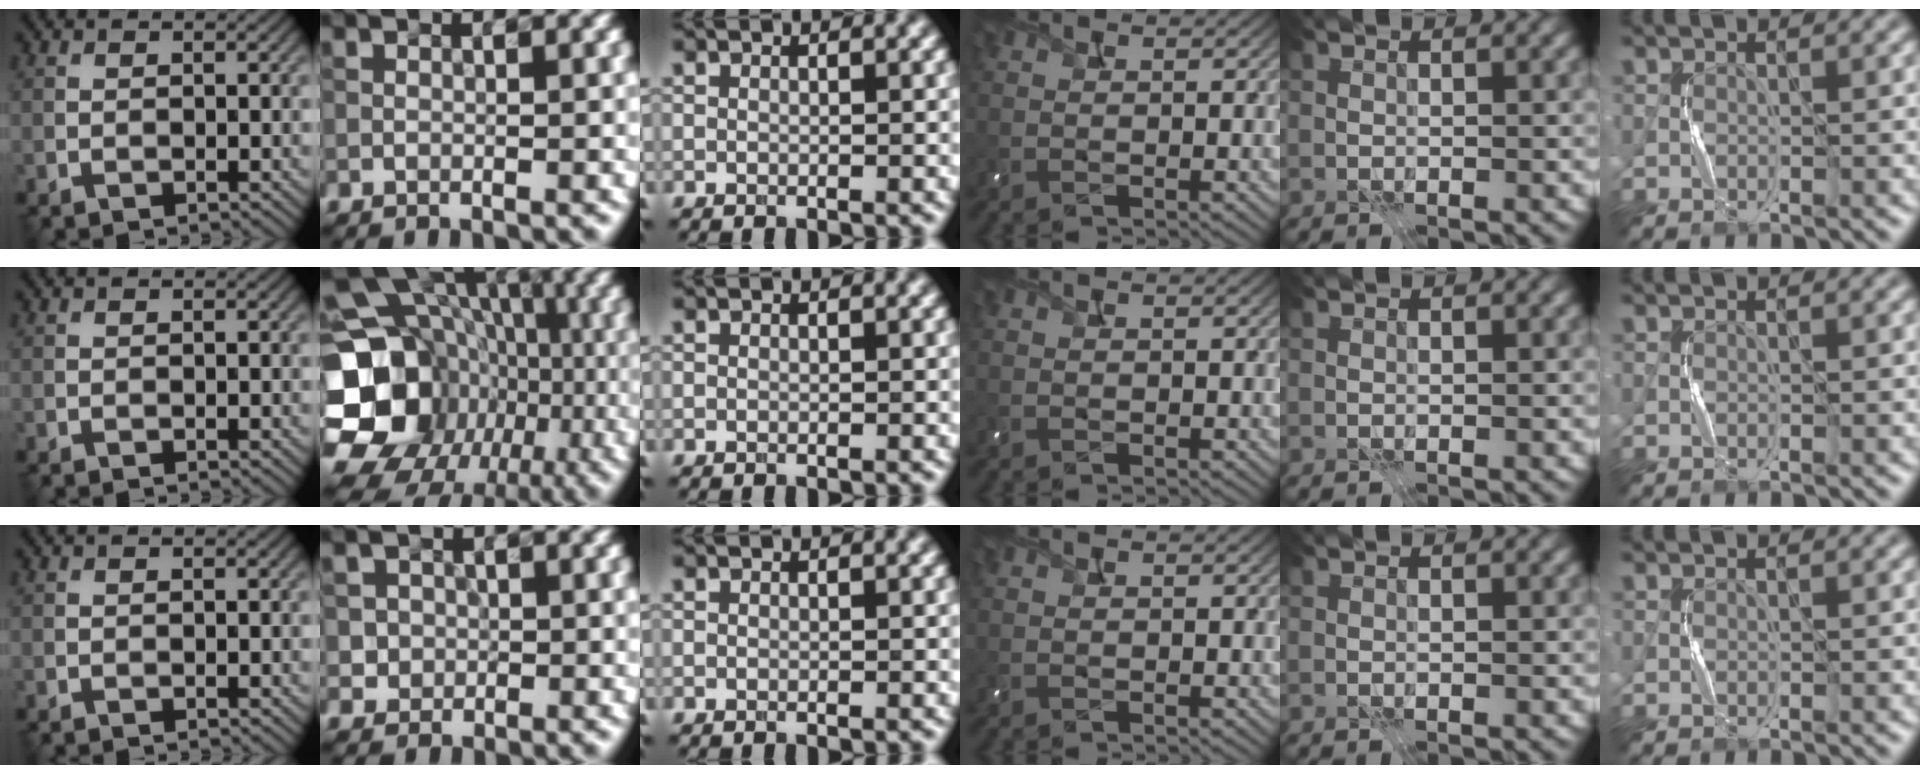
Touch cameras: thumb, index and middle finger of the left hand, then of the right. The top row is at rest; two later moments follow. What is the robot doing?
{"motion": "press", "object": "camera"}